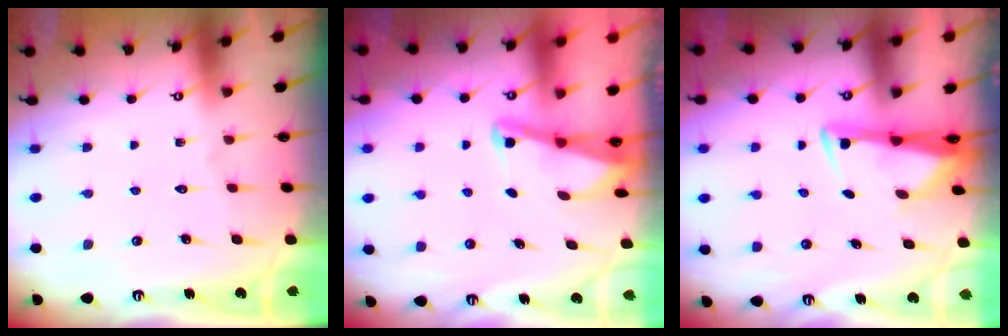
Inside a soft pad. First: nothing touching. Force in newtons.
{"total": 2.1, "press": 2.1, "slide": 0.4}
{"total": 2.9, "press": 2.7, "slide": 0.9}